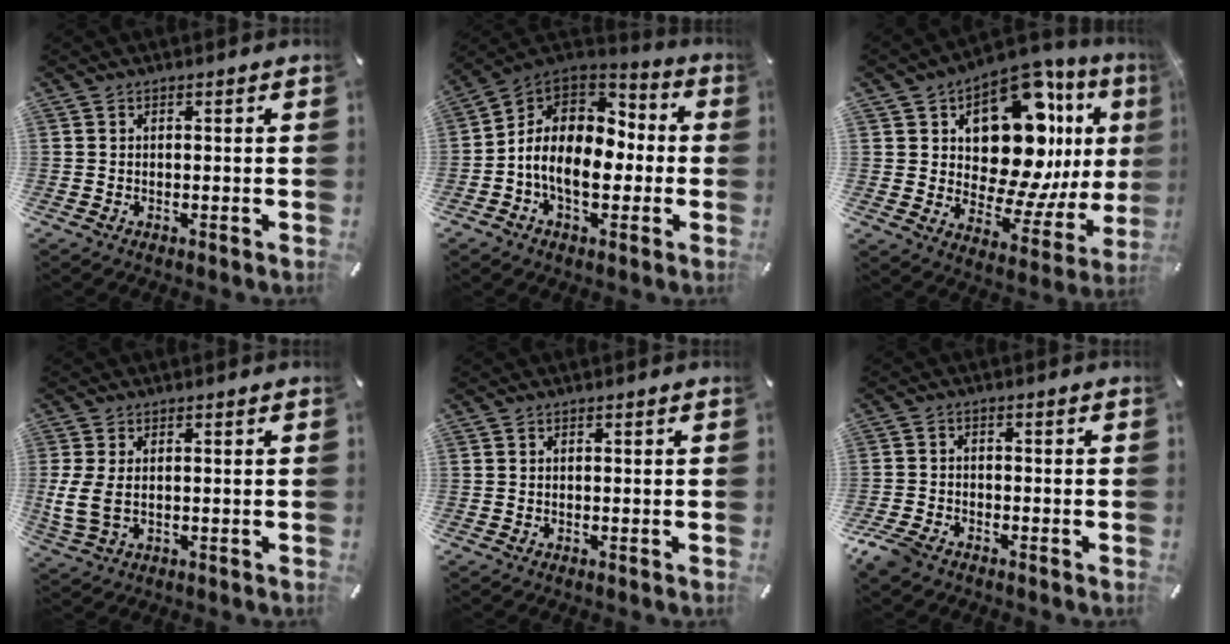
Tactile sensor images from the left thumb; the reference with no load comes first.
{"total": 13.5, "force": [-3.1, 9.6, 9.0], "torque": [-0.177, 0.012, -0.061]}
{"total": 20.6, "force": [7.6, 12.1, 14.8], "torque": [-0.222, -0.068, 0.129]}
{"total": 5.8, "force": [0.3, 3.4, 4.7], "torque": [-0.098, -0.002, 0.004]}
{"total": 0.0}
{"total": 4.5, "force": [-3.4, 2.2, 1.9], "torque": [-0.061, 0.009, -0.071]}